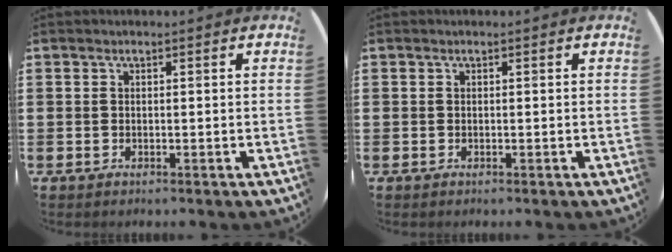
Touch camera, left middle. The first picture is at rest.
{"total": 0.0}